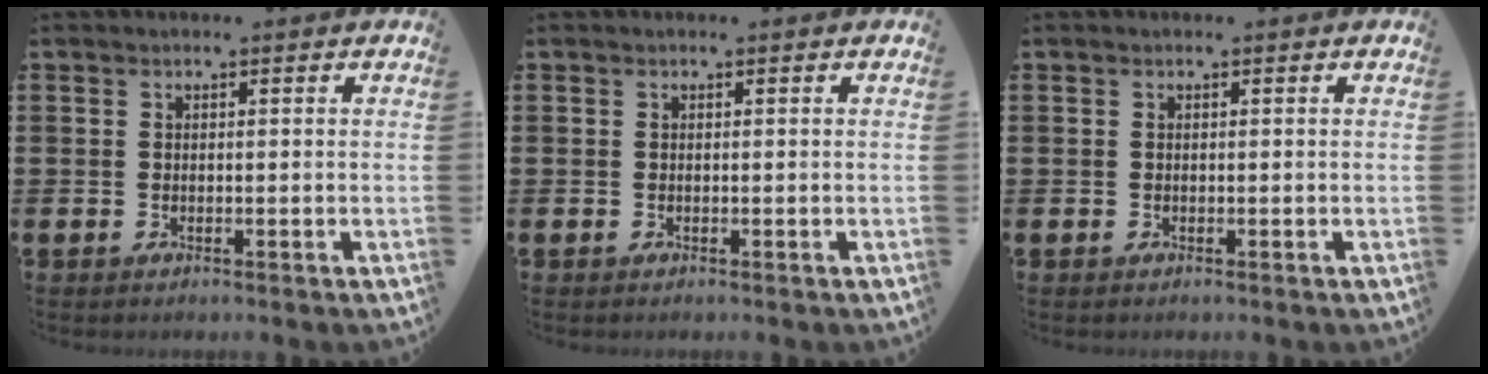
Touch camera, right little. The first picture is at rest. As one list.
[{"total": 0.0}, {"total": 0.0}]